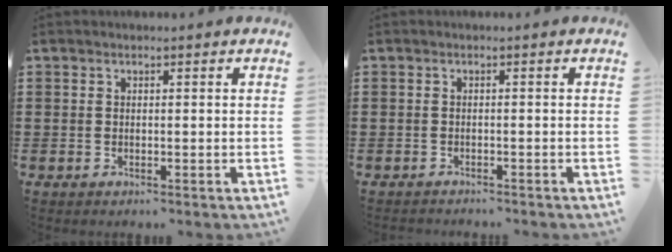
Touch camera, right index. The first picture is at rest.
{"total": 0.8, "force": [-0.8, 0.0, -0.1], "torque": [0.000, 0.001, -0.018]}